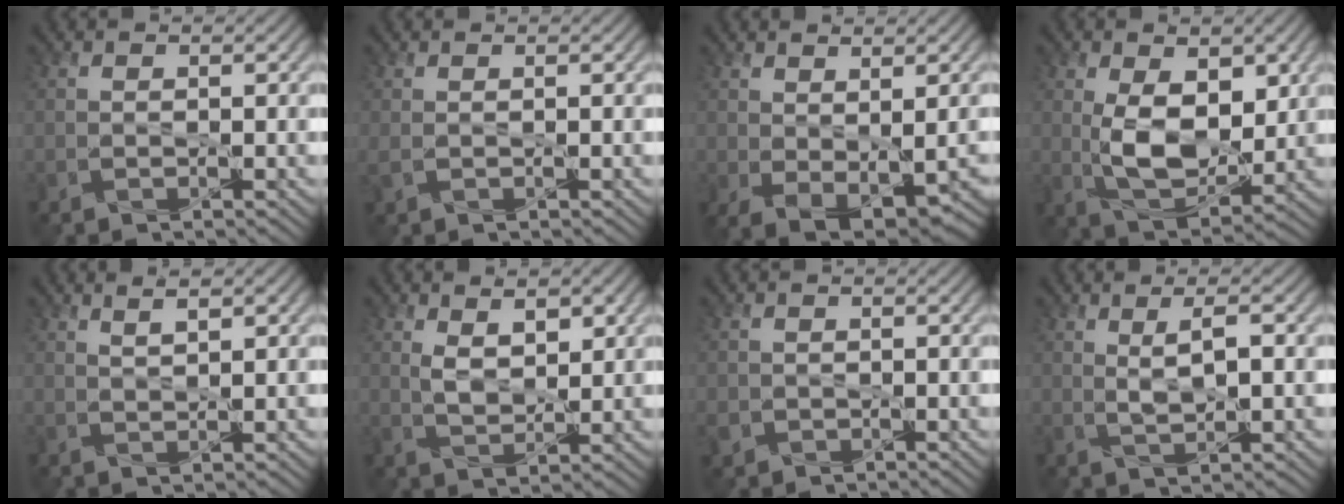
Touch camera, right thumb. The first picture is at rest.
{"total": 1.0, "force": [0.1, 0.6, 0.8], "torque": [-0.024, 0.002, 0.003]}
{"total": 6.0, "force": [-0.6, 3.2, 5.0], "torque": [-0.100, -0.027, 0.011]}
{"total": 8.9, "force": [1.1, 5.2, 7.2], "torque": [-0.140, -0.007, 0.022]}
{"total": 2.3, "force": [1.5, 0.4, 1.6], "torque": [-0.023, -0.005, 0.031]}
{"total": 4.1, "force": [1.7, 2.1, 3.0], "torque": [-0.064, -0.005, 0.035]}
{"total": 1.8, "force": [-0.7, 1.6, 0.3], "torque": [-0.009, -0.009, -0.017]}
{"total": 3.0, "force": [0.8, 0.8, 2.8], "torque": [-0.053, -0.003, 0.019]}